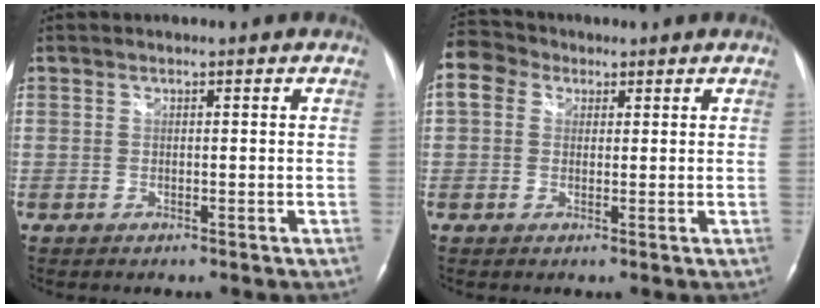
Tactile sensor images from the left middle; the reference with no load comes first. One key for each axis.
{"total": 7.0, "fx": 2.9, "fy": 5.5, "fz": 3.1, "tx": -0.081, "ty": 0.038, "tz": 0.054}